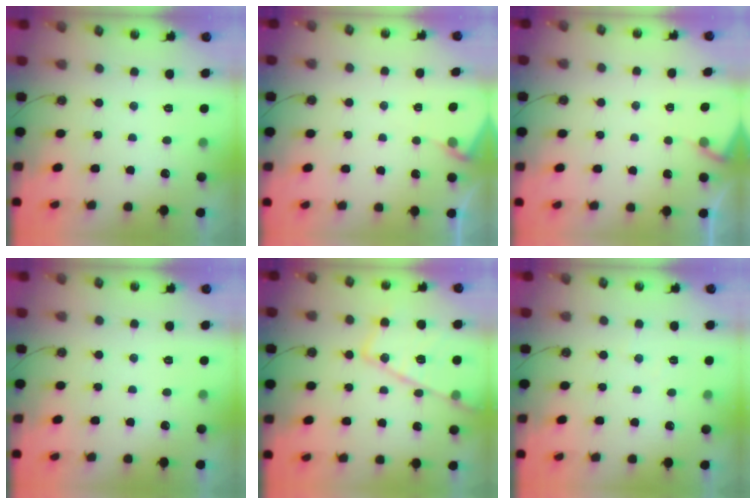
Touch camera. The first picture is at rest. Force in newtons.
{"total": 4.1, "press": 4.1, "slide": 0.6}
{"total": 3.8, "press": 3.7, "slide": 0.6}
{"total": 0.0}
{"total": 18.1, "press": 18.0, "slide": 1.7}
{"total": 2.2, "press": 2.2, "slide": 0.4}